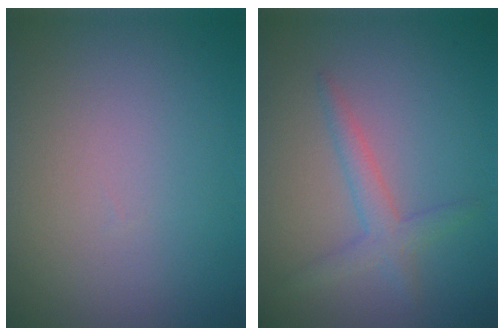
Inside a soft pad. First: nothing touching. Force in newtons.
{"total": 2.1, "press": 2.1, "slide": 0.1}